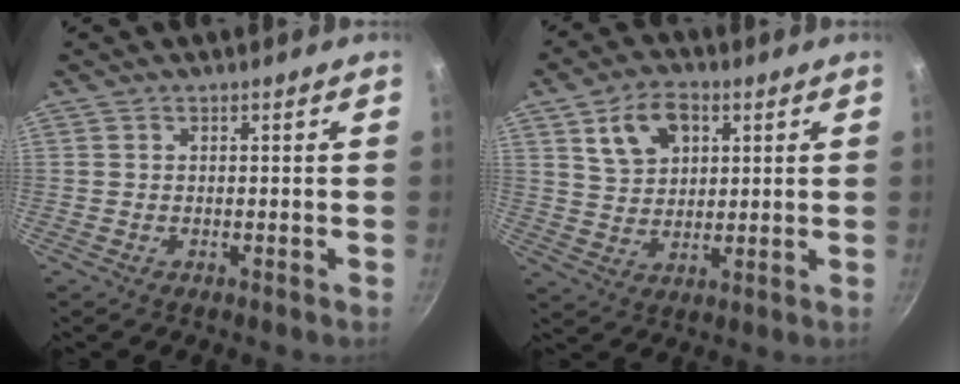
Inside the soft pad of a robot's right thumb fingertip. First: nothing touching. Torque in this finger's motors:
{"motor_torque": [-0.20, 0.68, 0.15, -0.38, 0.13]}